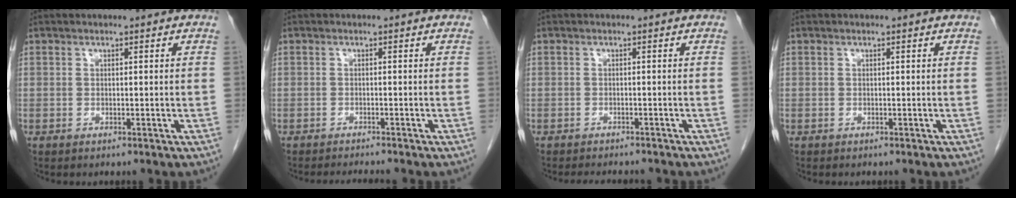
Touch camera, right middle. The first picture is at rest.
{"total": 2.8, "force": [-2.6, -0.7, 0.8], "torque": [-0.013, -0.012, -0.039]}
{"total": 5.2, "force": [-4.8, 0.9, 1.8], "torque": [-0.022, -0.006, -0.064]}
{"total": 0.0}